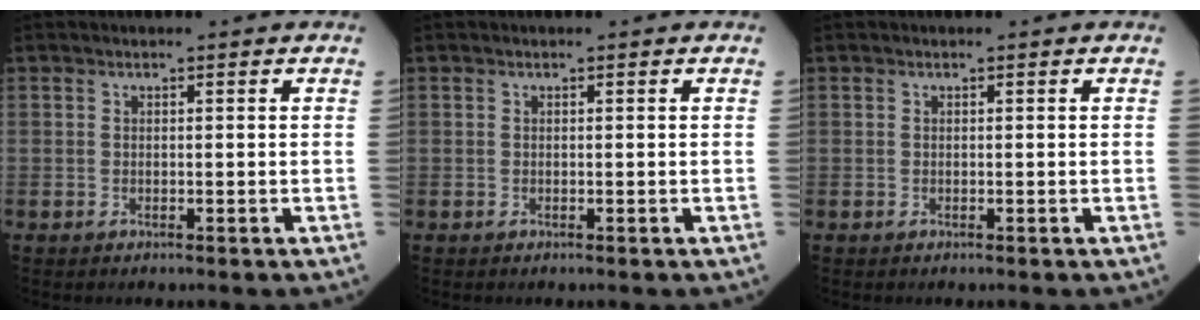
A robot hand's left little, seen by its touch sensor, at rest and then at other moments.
{"total": 0.0}
{"total": 0.0}